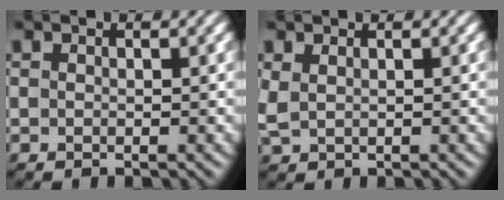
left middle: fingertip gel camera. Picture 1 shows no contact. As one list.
[{"total": 1.2, "force": [0.7, 0.6, 0.7], "torque": [-0.027, 0.002, 0.019]}]